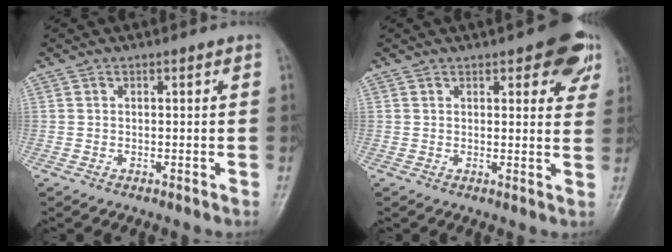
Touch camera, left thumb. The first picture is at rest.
{"total": 8.5, "force": [4.5, 3.5, 6.3], "torque": [-0.043, -0.014, 0.049]}